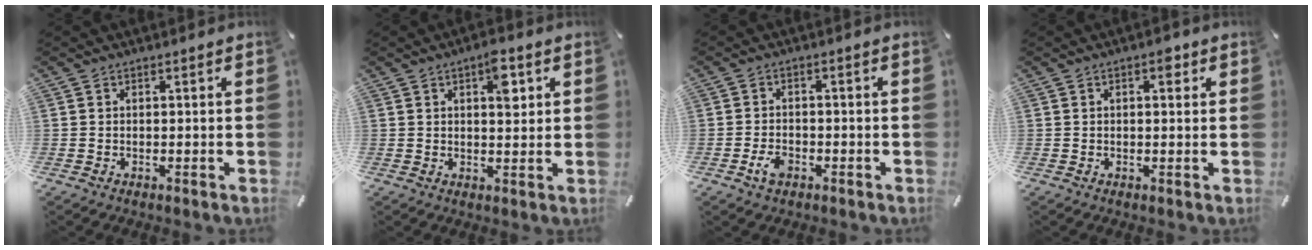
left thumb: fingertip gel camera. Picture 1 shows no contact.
{"total": 3.5, "force": [1.4, 1.6, 2.7], "torque": [-0.027, -0.007, 0.016]}
{"total": 3.6, "force": [-1.9, 2.2, 2.1], "torque": [-0.047, 0.005, -0.036]}
{"total": 3.0, "force": [1.0, 1.6, 2.3], "torque": [-0.018, -0.006, 0.009]}